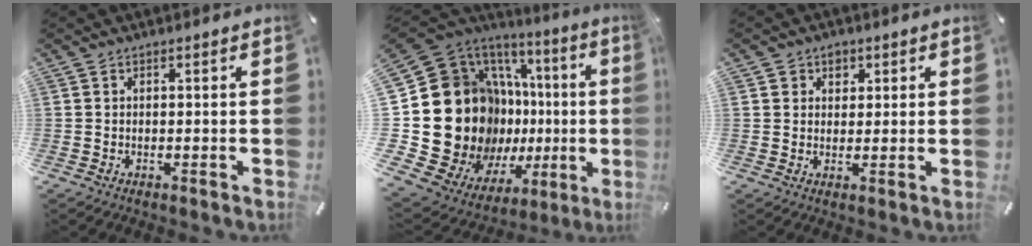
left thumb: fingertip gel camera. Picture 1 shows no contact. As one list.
[{"total": 32.7, "force": [-0.6, 22.6, 23.6], "torque": [-0.404, -0.081, 0.064]}, {"total": 3.2, "force": [1.3, 2.8, 0.6], "torque": [0.005, -0.002, 0.017]}]